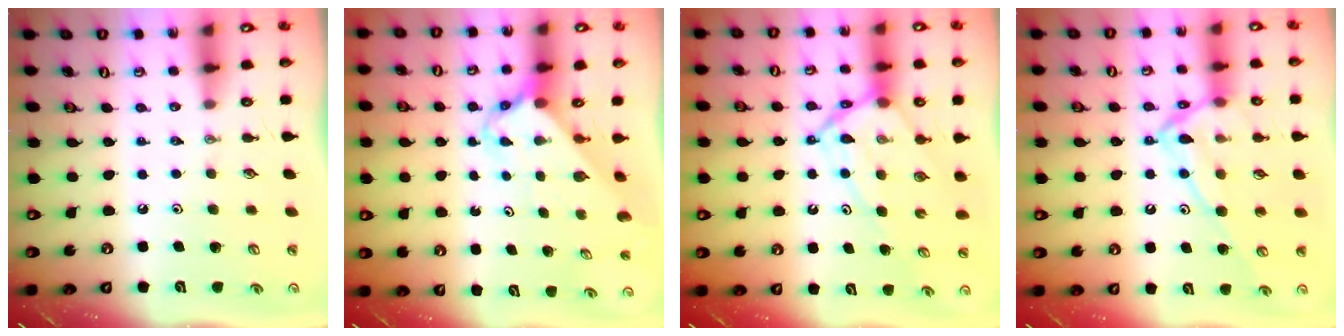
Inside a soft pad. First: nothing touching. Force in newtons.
{"total": 2.7, "press": 2.7, "slide": 0.2}
{"total": 11.9, "press": 11.8, "slide": 1.2}
{"total": 15.8, "press": 15.7, "slide": 1.1}